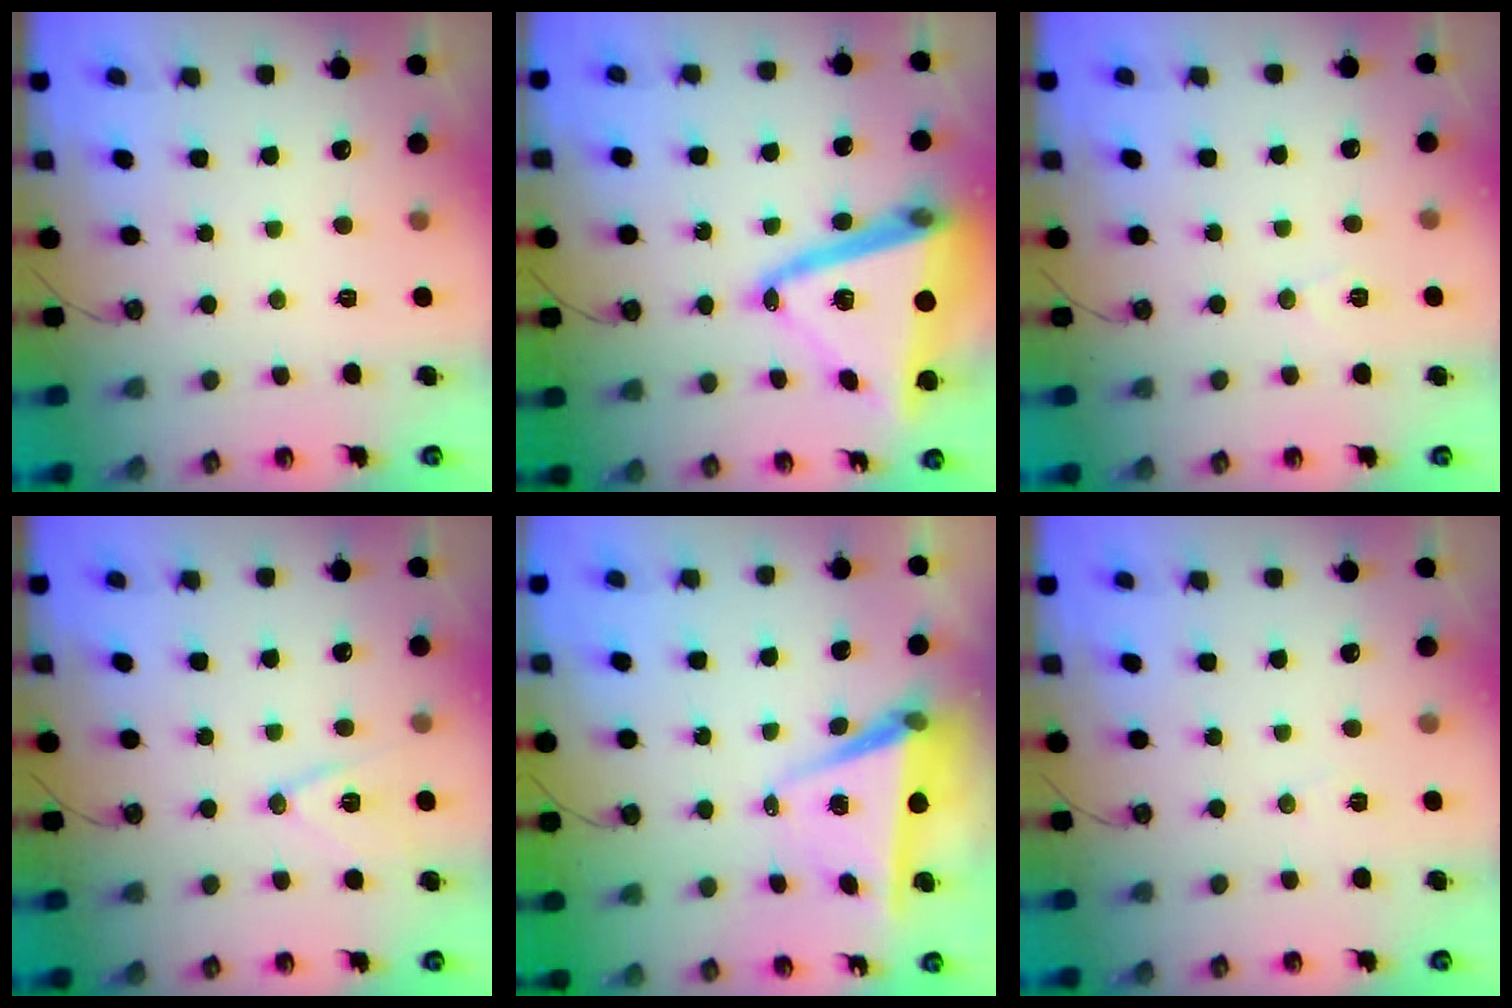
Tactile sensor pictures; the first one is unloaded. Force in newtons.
{"total": 21.0, "press": 20.8, "slide": 2.6}
{"total": 5.9, "press": 4.0, "slide": 4.4}
{"total": 11.2, "press": 10.7, "slide": 3.4}
{"total": 6.6, "press": 4.9, "slide": 4.3}
{"total": 6.3, "press": 4.4, "slide": 4.5}